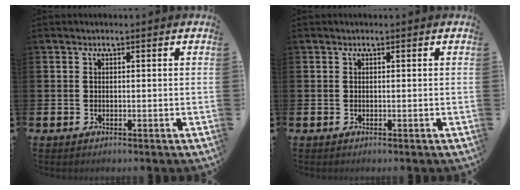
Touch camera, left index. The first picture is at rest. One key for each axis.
{"total": 0.0}